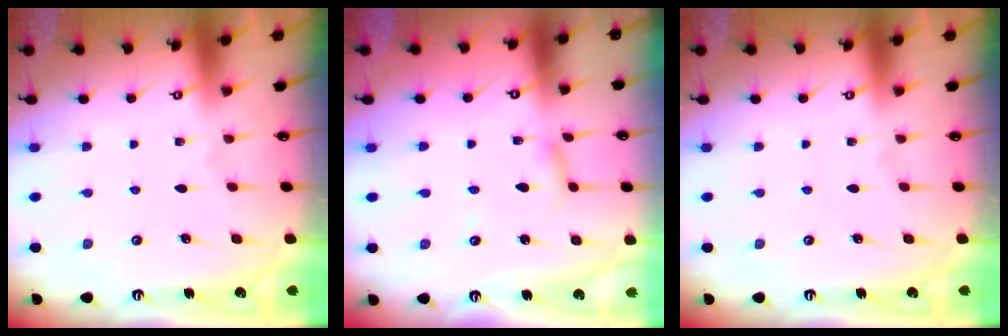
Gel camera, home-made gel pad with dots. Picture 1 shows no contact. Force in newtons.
{"total": 3.3, "press": 3.2, "slide": 0.3}
{"total": 0.0}